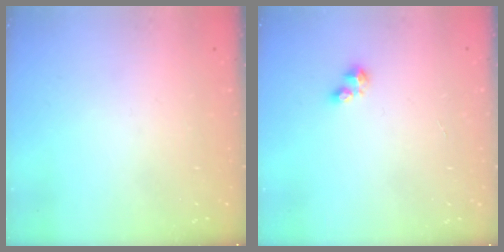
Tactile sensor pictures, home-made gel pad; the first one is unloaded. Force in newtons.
{"total": 2.5, "press": 2.5, "slide": 0.4}